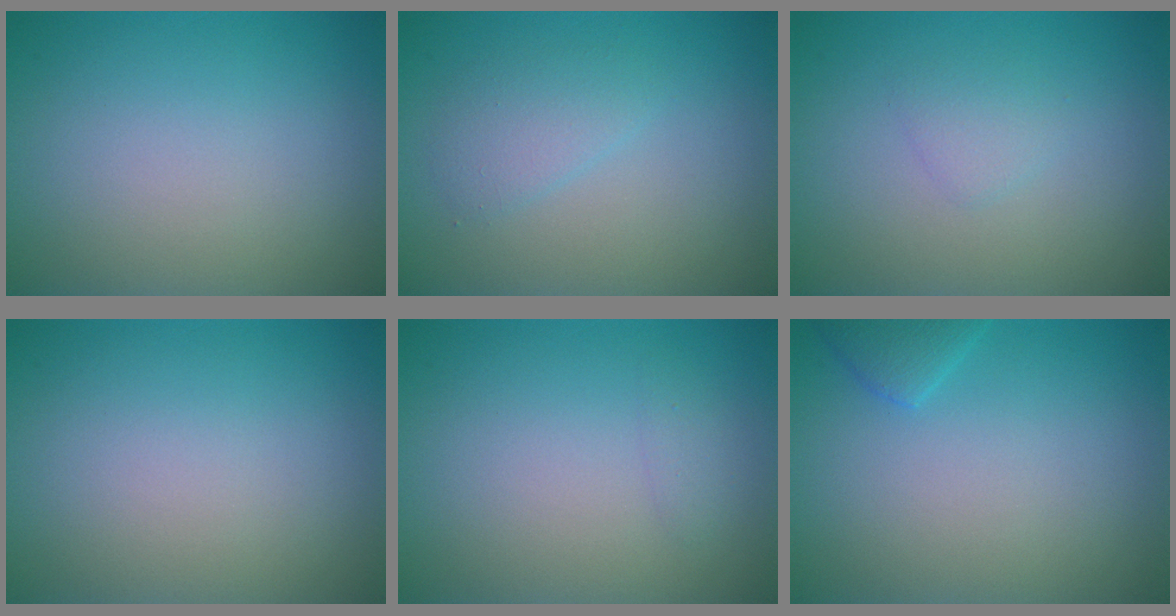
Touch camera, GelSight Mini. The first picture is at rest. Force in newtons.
{"total": 1.8, "press": 1.8, "slide": 0.2}
{"total": 1.1, "press": 1.1, "slide": 0.0}
{"total": 0.0}
{"total": 0.7, "press": 0.7, "slide": 0.0}
{"total": 1.6, "press": 1.6, "slide": 0.2}